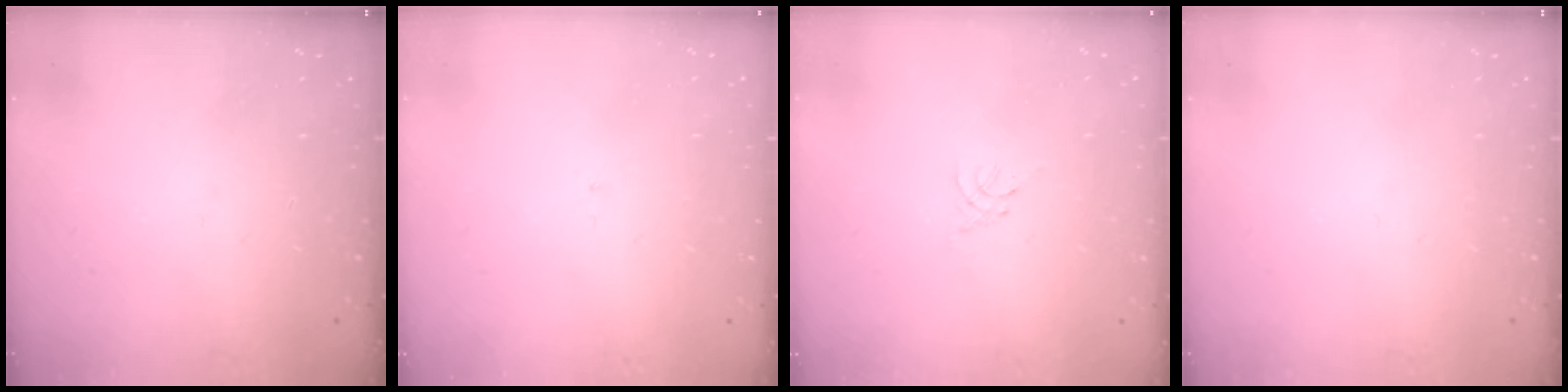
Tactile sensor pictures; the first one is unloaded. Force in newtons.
{"total": 0.8, "press": 0.8, "slide": 0.1}
{"total": 0.5, "press": 0.4, "slide": 0.3}
{"total": 0.0}